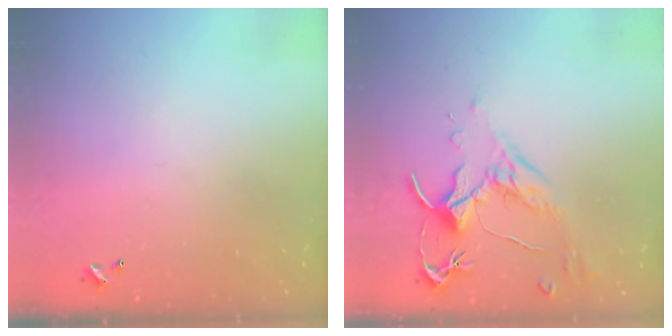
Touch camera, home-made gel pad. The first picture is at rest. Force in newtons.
{"total": 1.6, "press": 1.4, "slide": 0.7}